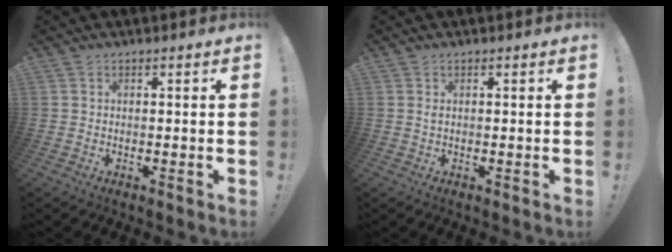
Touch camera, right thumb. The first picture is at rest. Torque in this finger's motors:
{"motor_torque": [0.06, 0.01, 0.22, 0.06, -0.05]}